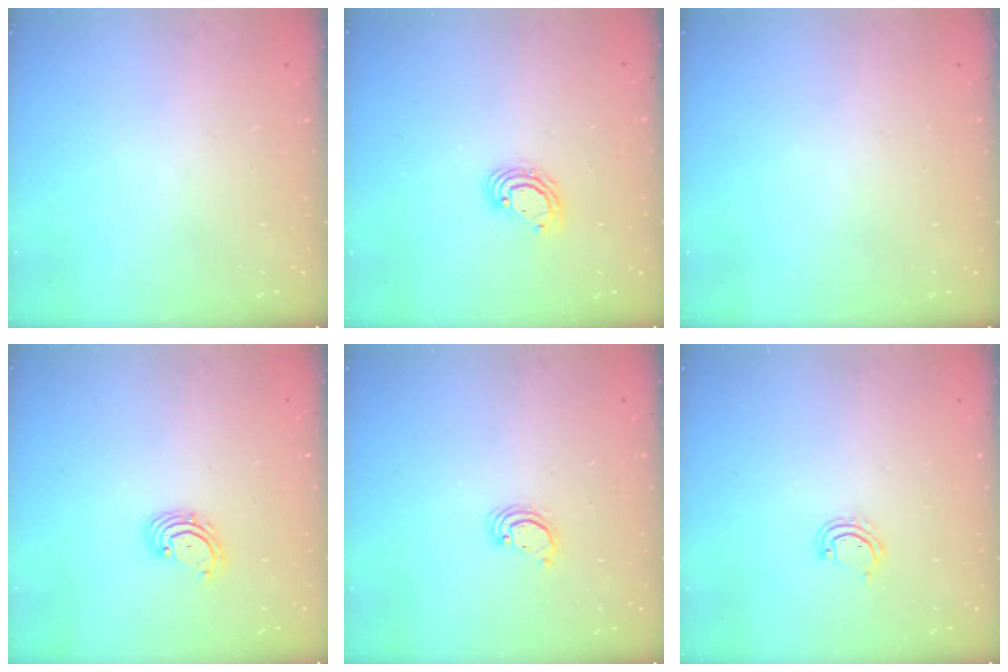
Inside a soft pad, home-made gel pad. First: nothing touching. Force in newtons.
{"total": 5.6, "press": 5.6, "slide": 0.4}
{"total": 0.0}
{"total": 2.7, "press": 2.7, "slide": 0.6}
{"total": 2.7, "press": 2.7, "slide": 0.1}
{"total": 2.7, "press": 2.7, "slide": 0.2}